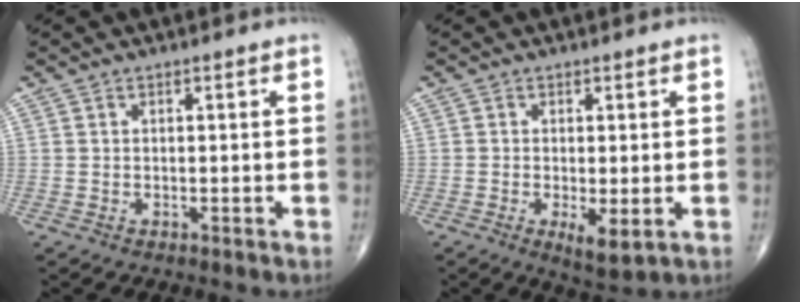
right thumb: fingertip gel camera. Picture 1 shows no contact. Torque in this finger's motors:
{"motor_torque": [-0.03, 0.64, -0.07, -0.07, 0.10]}